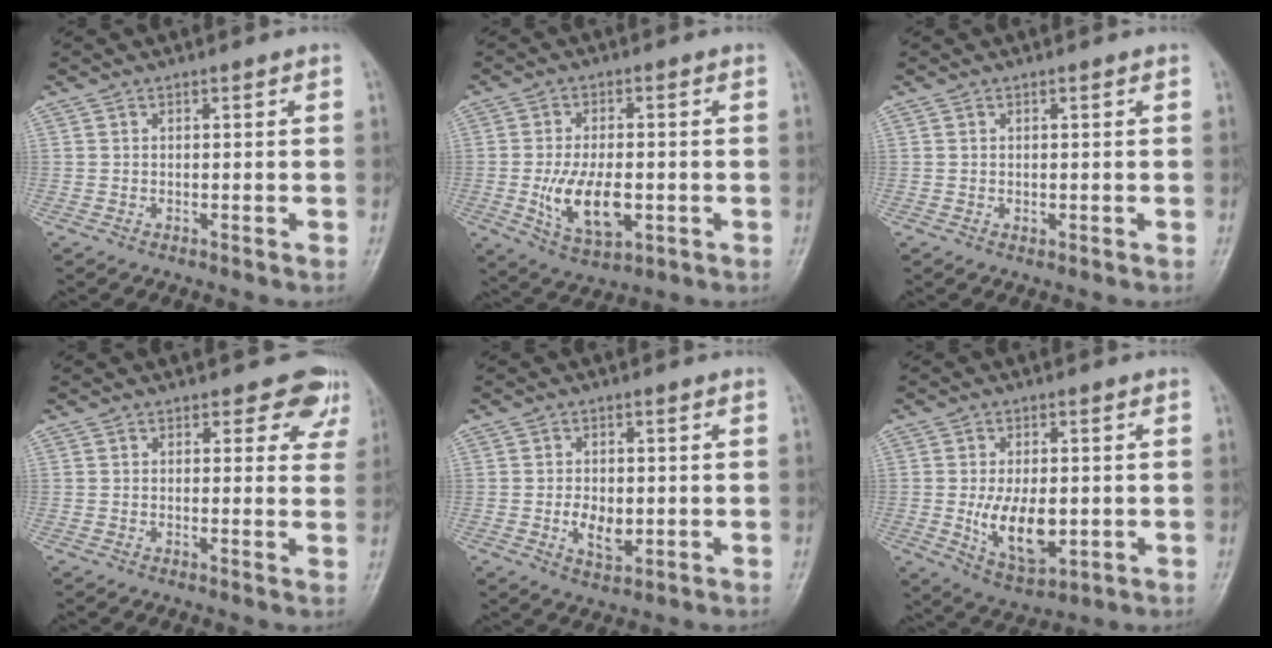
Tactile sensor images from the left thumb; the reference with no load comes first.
{"total": 10.6, "force": [-2.0, 5.5, 8.8], "torque": [-0.153, -0.004, -0.026]}
{"total": 0.6, "force": [0.1, 0.5, 0.4], "torque": [-0.006, -0.002, 0.002]}
{"total": 5.7, "force": [4.4, 3.3, 1.5], "torque": [0.023, -0.021, 0.030]}
{"total": 5.2, "force": [-0.7, 3.3, 4.0], "torque": [-0.061, -0.005, -0.008]}
{"total": 10.7, "force": [-1.1, 5.8, 8.9], "torque": [-0.140, -0.015, -0.005]}